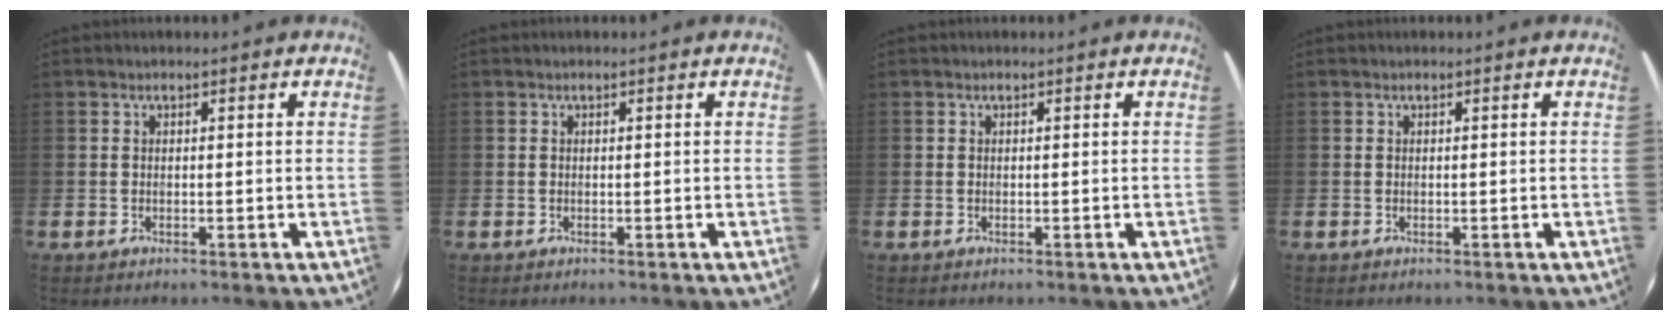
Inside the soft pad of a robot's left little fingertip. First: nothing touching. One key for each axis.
{"total": 0.0}
{"total": 0.0}
{"total": 0.0}